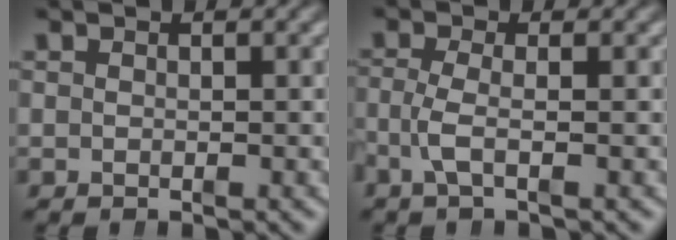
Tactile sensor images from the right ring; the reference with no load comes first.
{"total": 2.3, "force": [-1.0, 0.1, 2.1], "torque": [-0.049, -0.008, -0.016]}